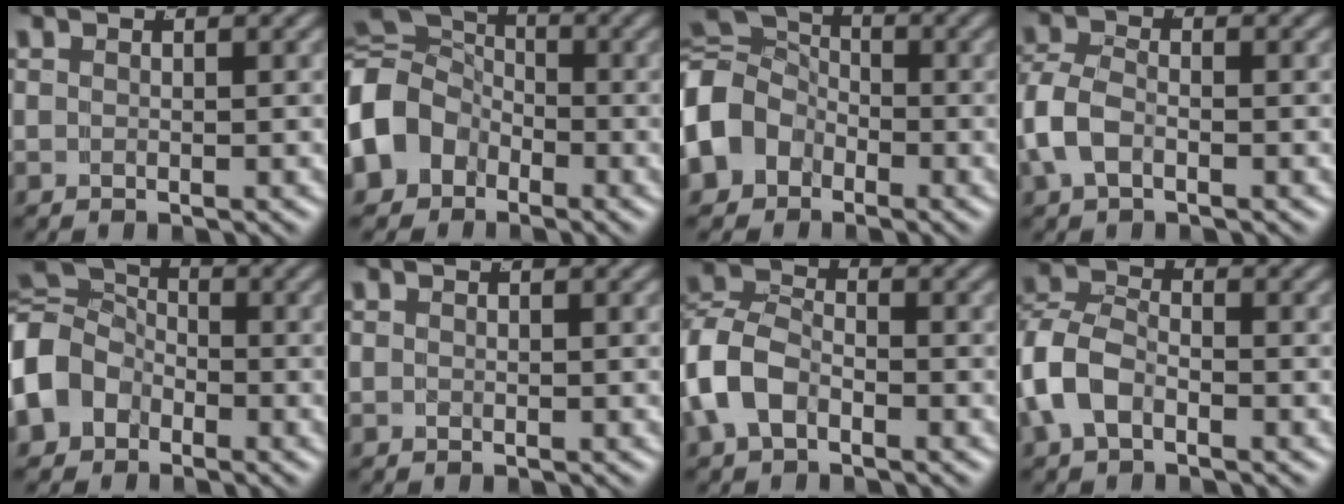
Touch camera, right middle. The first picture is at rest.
{"total": 9.7, "force": [-0.6, 8.4, 4.7], "torque": [-0.114, -0.022, -0.012]}
{"total": 8.6, "force": [-0.7, 7.5, 4.2], "torque": [-0.104, -0.023, -0.010]}
{"total": 3.6, "force": [-0.9, 2.6, 2.3], "torque": [-0.064, -0.013, -0.010]}
{"total": 7.7, "force": [-0.8, 6.6, 3.7], "torque": [-0.097, -0.024, -0.010]}
{"total": 0.0}
{"total": 7.6, "force": [-1.6, 6.5, 3.5], "torque": [-0.100, -0.016, -0.033]}
{"total": 6.3, "force": [-1.4, 5.3, 3.2], "torque": [-0.087, -0.011, -0.028]}